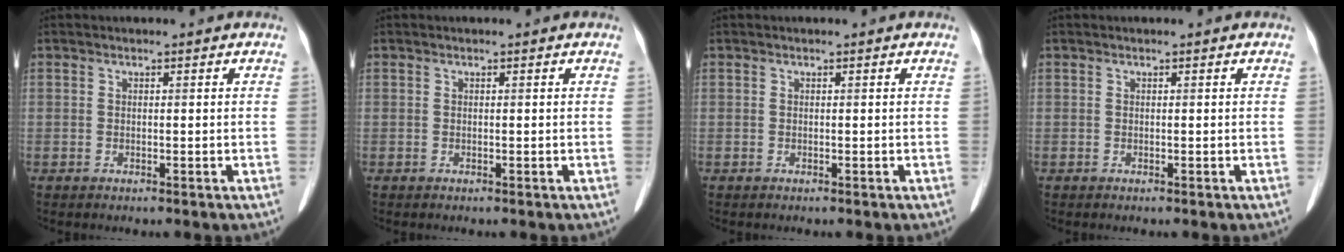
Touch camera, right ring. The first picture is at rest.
{"total": 0.0}
{"total": 0.0}
{"total": 0.0}